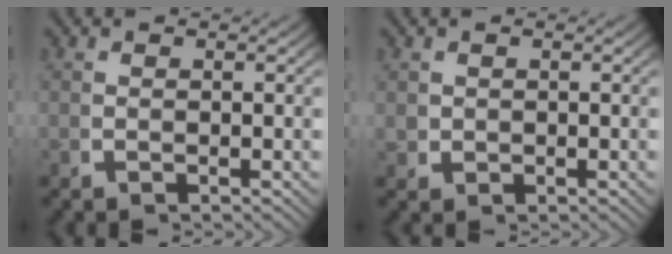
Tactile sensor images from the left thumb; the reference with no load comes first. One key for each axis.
{"total": 1.3, "fx": 0.4, "fy": 1.2, "fz": 0.3, "tx": -0.010, "ty": -0.012, "tz": 0.014}